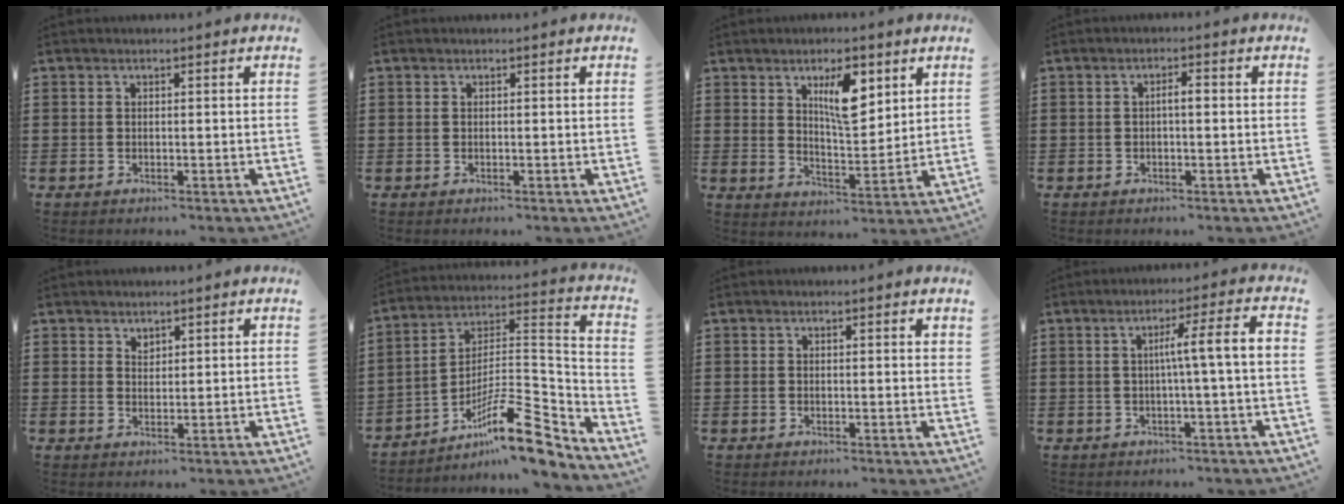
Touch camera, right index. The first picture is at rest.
{"total": 0.0}
{"total": 7.8, "force": [3.7, 2.9, 6.2], "torque": [-0.099, -0.005, 0.056]}
{"total": 1.7, "force": [-0.1, 0.4, 1.6], "torque": [-0.030, 0.003, -0.004]}
{"total": 1.5, "force": [1.3, 0.7, 0.2], "torque": [-0.005, 0.001, 0.026]}
{"total": 13.8, "force": [-9.2, 3.9, 9.5], "torque": [-0.149, 0.020, -0.169]}
{"total": 0.6, "force": [0.4, 0.1, 0.4], "torque": [-0.009, 0.001, 0.007]}
{"total": 6.0, "force": [-0.2, -0.3, 6.0], "torque": [-0.109, 0.000, -0.012]}